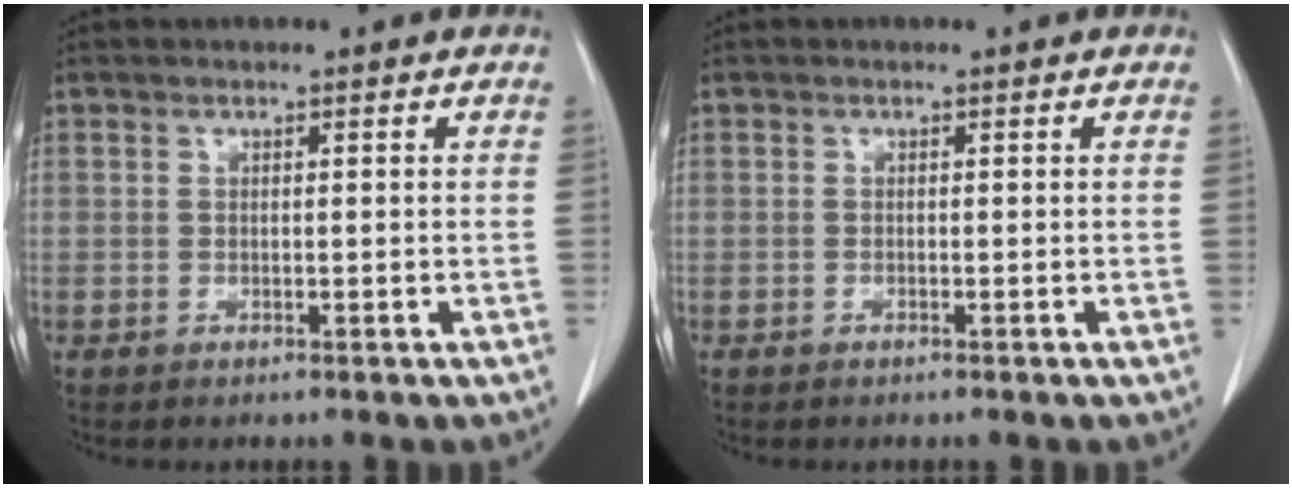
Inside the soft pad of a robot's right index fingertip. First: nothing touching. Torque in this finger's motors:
{"motor_torque": [-0.02, 0.00, 0.00, -0.02]}